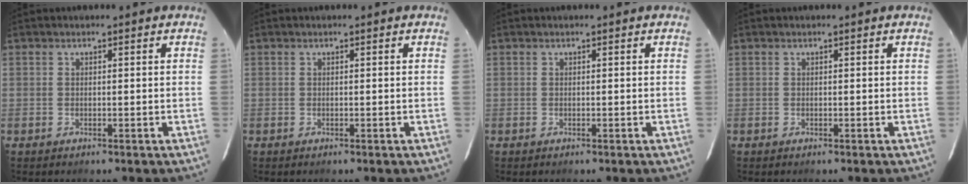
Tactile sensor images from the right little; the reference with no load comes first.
{"total": 0.0}
{"total": 0.0}
{"total": 0.0}